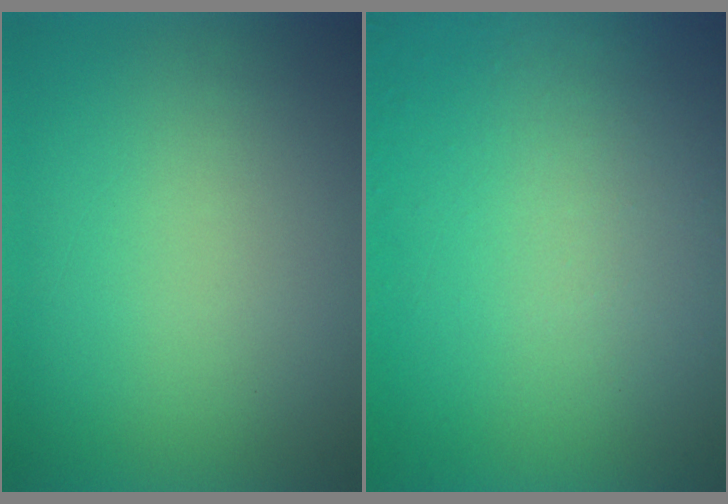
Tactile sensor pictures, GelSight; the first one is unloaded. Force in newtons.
{"total": 4.7}